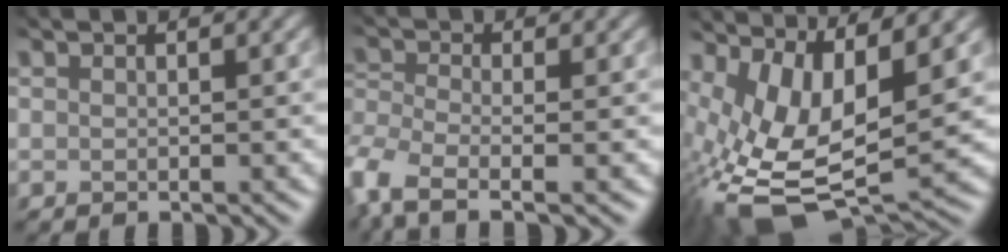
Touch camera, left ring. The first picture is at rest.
{"total": 5.9, "force": [-3.1, 2.9, 4.2], "torque": [-0.111, -0.017, -0.055]}
{"total": 11.9, "force": [0.4, 5.6, 10.4], "torque": [-0.220, -0.012, 0.027]}